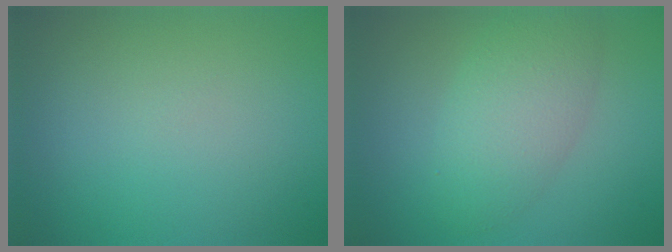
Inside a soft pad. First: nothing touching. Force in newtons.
{"total": 4.6, "press": 4.6, "slide": 0.1}